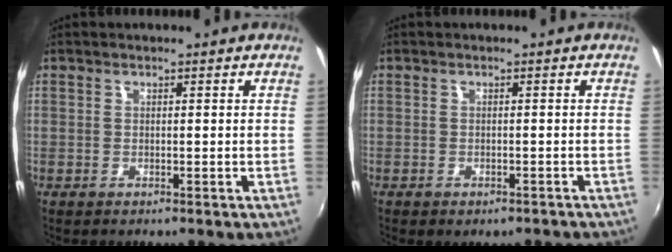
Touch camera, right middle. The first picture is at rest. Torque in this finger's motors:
{"motor_torque": [1.07, -1.07, 0.17, 0.04]}